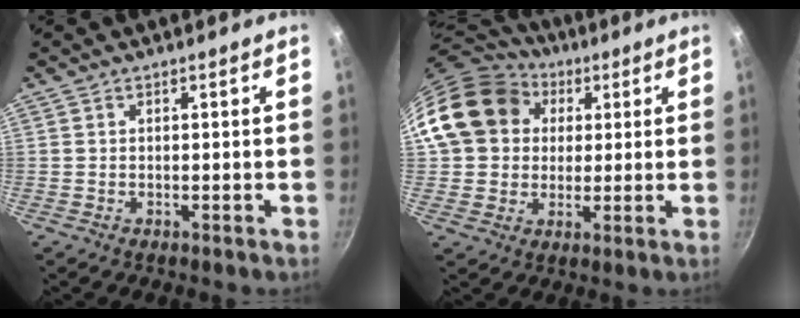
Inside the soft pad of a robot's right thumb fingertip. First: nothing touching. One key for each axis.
{"total": 16.9, "fx": 4.1, "fy": 14.3, "fz": 8.0, "tx": -0.124, "ty": 0.026, "tz": 0.067}